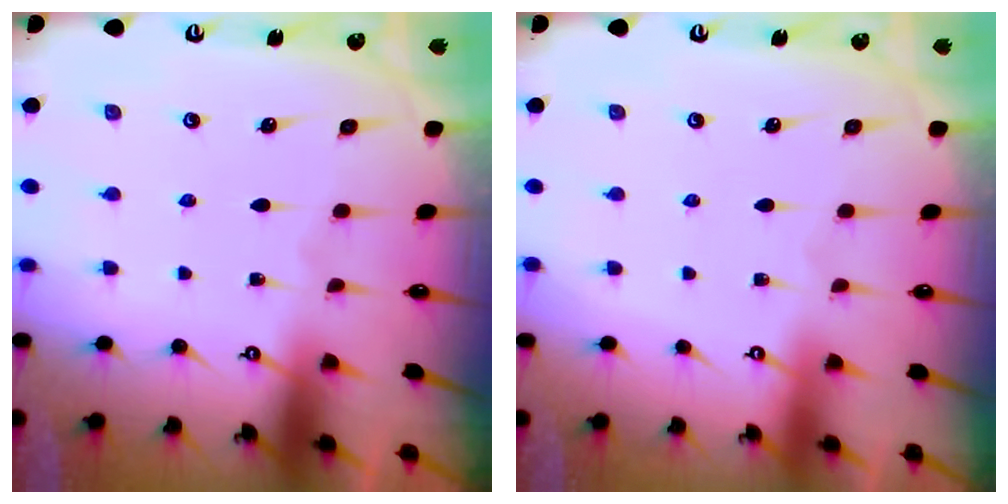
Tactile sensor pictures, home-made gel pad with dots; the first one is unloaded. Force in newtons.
{"total": 3.9, "press": 3.9, "slide": 0.1}